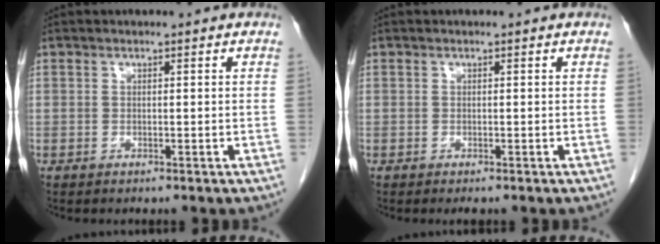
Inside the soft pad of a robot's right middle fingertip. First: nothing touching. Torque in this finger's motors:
{"motor_torque": [0.19, 0.01, -0.03, 0.01]}